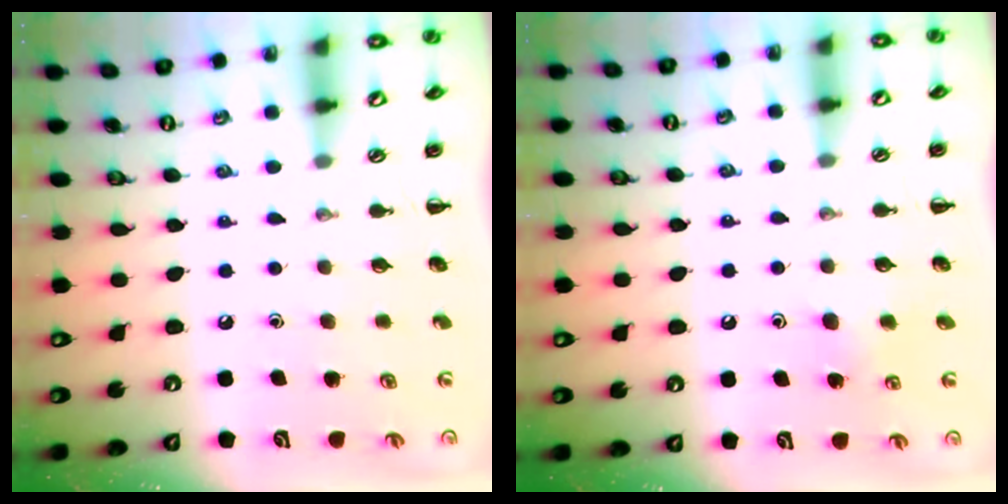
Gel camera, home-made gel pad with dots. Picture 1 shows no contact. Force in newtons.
{"total": 5.0, "press": 4.9, "slide": 1.3}